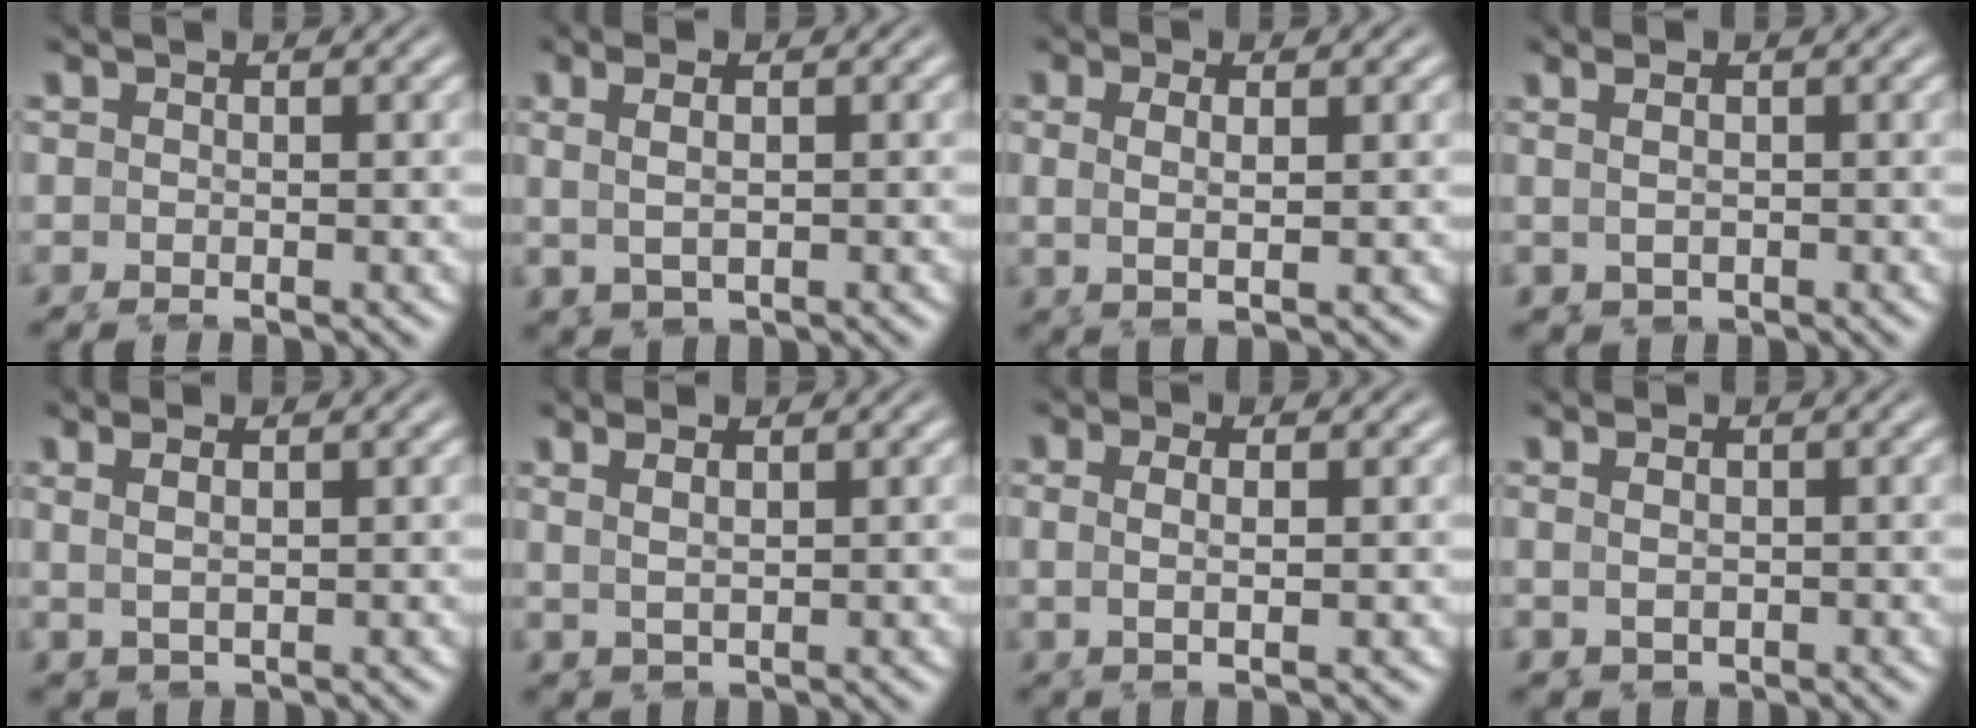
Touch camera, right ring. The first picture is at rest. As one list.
[{"total": 3.1, "force": [0.3, 1.8, 2.5], "torque": [-0.052, 0.003, 0.006]}, {"total": 2.7, "force": [0.3, 1.0, 2.5], "torque": [-0.051, 0.000, 0.005]}, {"total": 1.6, "force": [0.1, 1.1, 1.2], "torque": [-0.019, -0.003, 0.006]}, {"total": 2.2, "force": [0.8, 1.1, 1.7], "torque": [-0.032, 0.006, 0.015]}, {"total": 2.5, "force": [1.1, 1.3, 1.8], "torque": [-0.033, 0.007, 0.020]}, {"total": 2.3, "force": [-0.1, 0.6, 2.2], "torque": [-0.045, -0.002, -0.001]}, {"total": 1.4, "force": [0.0, 1.0, 1.0], "torque": [-0.017, -0.010, 0.006]}]